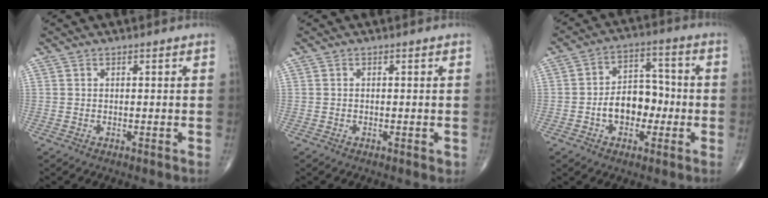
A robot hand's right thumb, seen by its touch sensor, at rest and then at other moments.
{"total": 0.7, "force": [-0.2, 0.4, 0.5], "torque": [-0.008, -0.001, -0.004]}
{"total": 9.9, "force": [-2.2, 6.8, 6.8], "torque": [-0.077, 0.039, -0.042]}